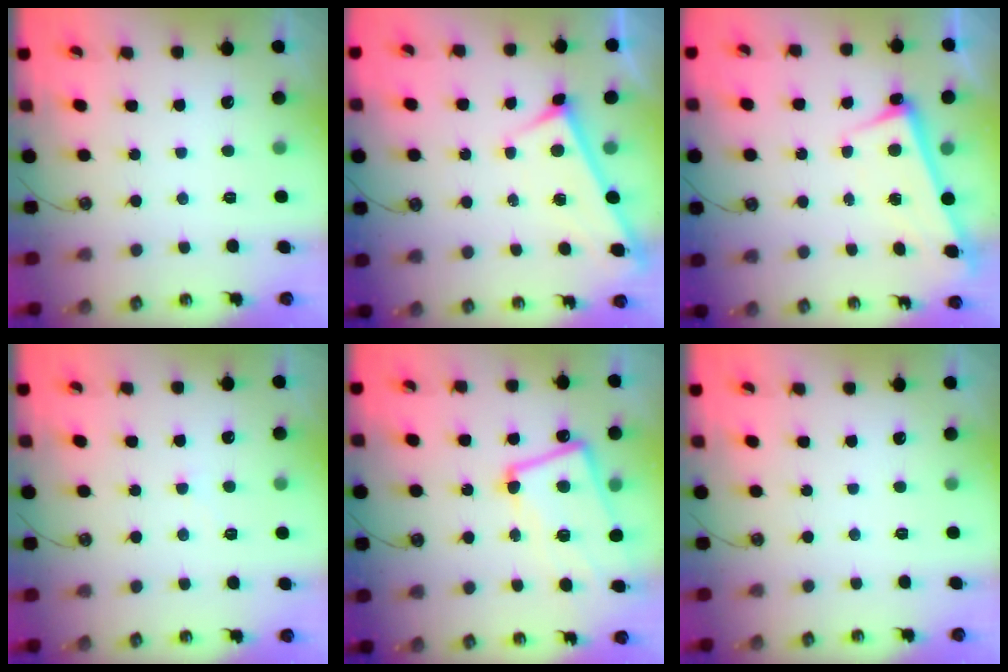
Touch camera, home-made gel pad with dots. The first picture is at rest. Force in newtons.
{"total": 3.3, "press": 3.3, "slide": 0.3}
{"total": 2.7, "press": 2.6, "slide": 0.7}
{"total": 1.2, "press": 1.1, "slide": 0.4}
{"total": 6.1, "press": 5.8, "slide": 1.9}
{"total": 0.0}